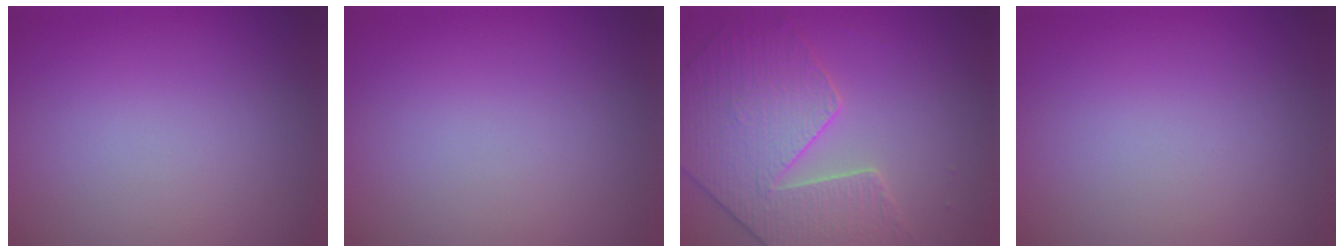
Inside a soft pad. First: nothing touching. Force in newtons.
{"total": 0.0}
{"total": 4.8, "press": 4.7, "slide": 0.8}
{"total": 0.0}